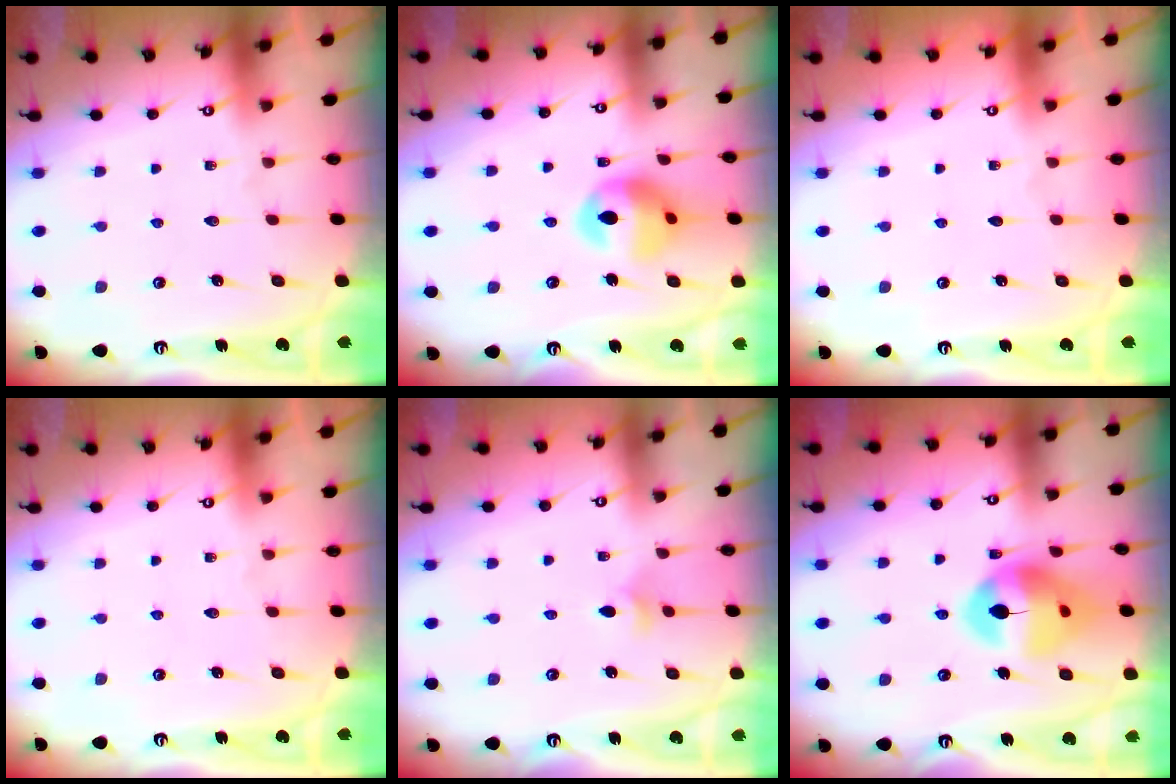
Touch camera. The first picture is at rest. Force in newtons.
{"total": 13.6, "press": 12.9, "slide": 4.4}
{"total": 0.0}
{"total": 0.0}
{"total": 3.6, "press": 3.5, "slide": 0.9}
{"total": 15.1, "press": 14.9, "slide": 2.2}